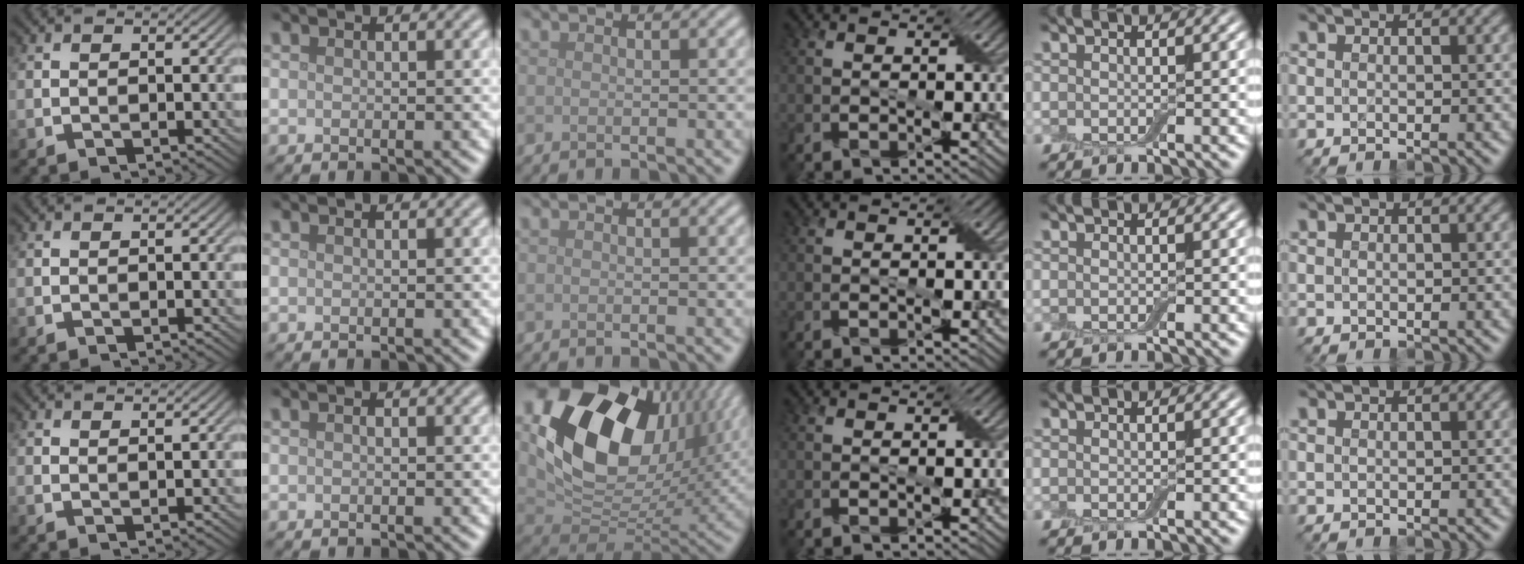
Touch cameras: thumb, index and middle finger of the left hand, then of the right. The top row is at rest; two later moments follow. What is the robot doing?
{"motion": "wrap", "object": "cling film"}